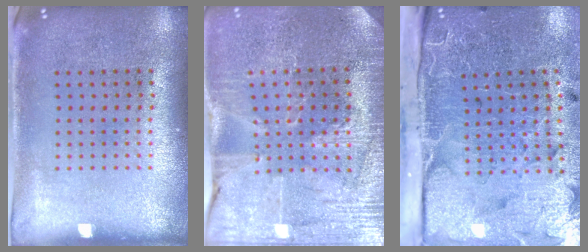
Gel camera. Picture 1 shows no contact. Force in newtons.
{"total": 3.4, "press": 3.3, "slide": 0.7}
{"total": 5.1, "press": 4.0, "slide": 3.2}